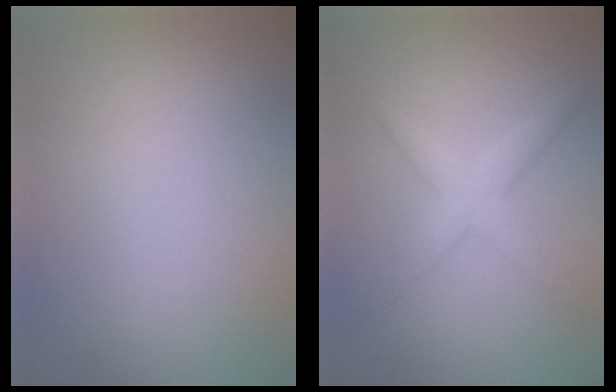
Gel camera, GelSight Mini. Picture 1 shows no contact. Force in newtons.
{"total": 2.8, "press": 2.8, "slide": 0.1}